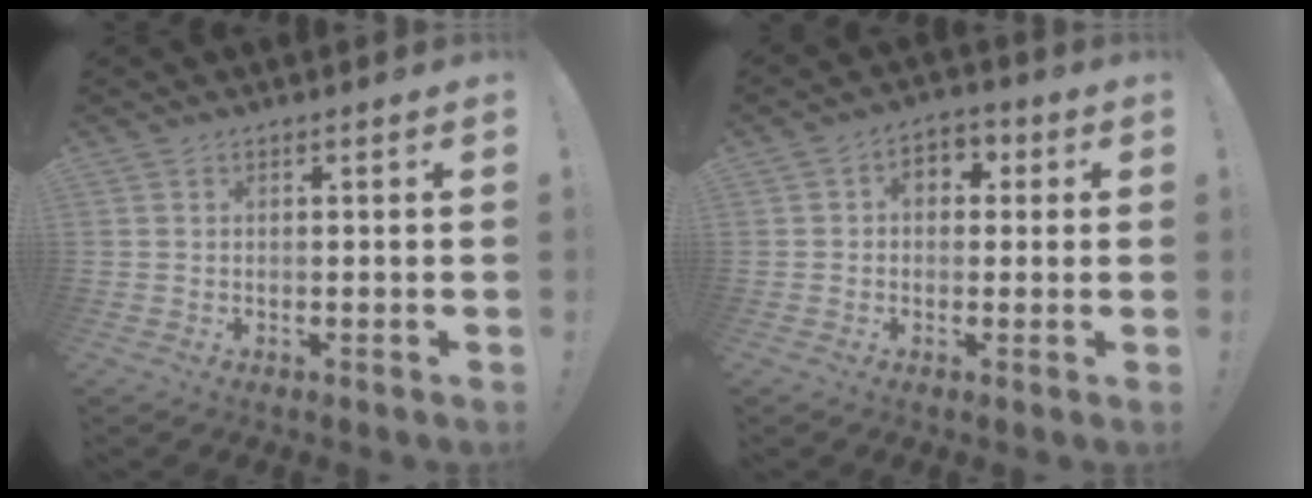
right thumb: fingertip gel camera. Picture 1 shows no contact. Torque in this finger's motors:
{"motor_torque": [0.66, 0.79, 0.53, -0.24, -0.02]}